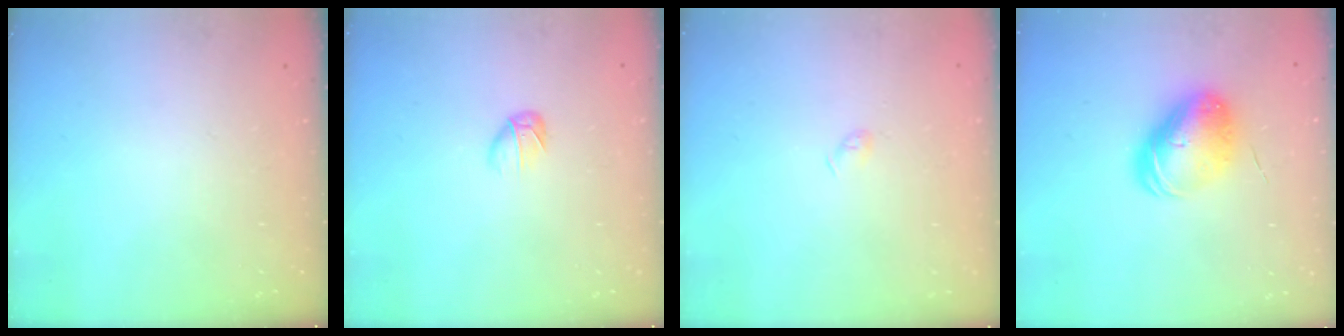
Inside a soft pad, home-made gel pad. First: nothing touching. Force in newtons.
{"total": 3.5, "press": 3.4, "slide": 1.0}
{"total": 2.6, "press": 2.5, "slide": 0.4}
{"total": 10.3, "press": 10.1, "slide": 1.8}